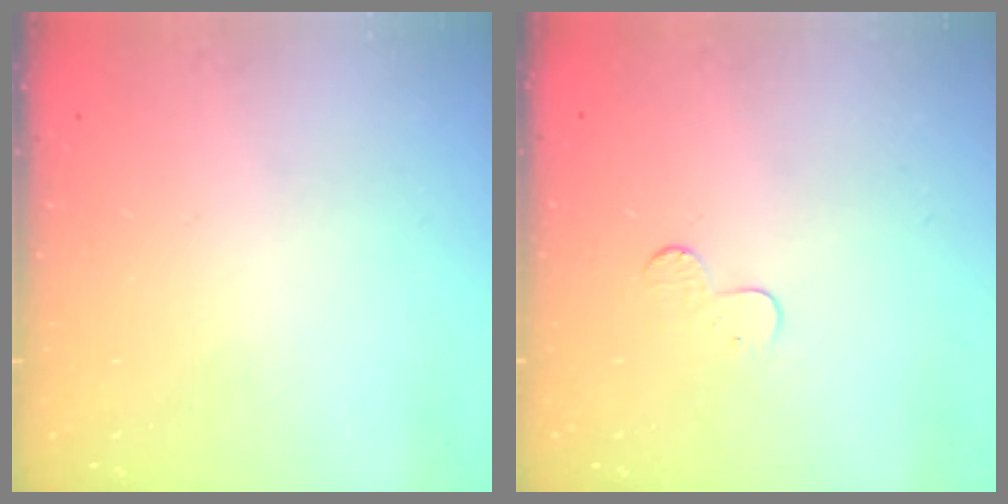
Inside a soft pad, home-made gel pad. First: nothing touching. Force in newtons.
{"total": 4.4, "press": 4.4, "slide": 0.4}